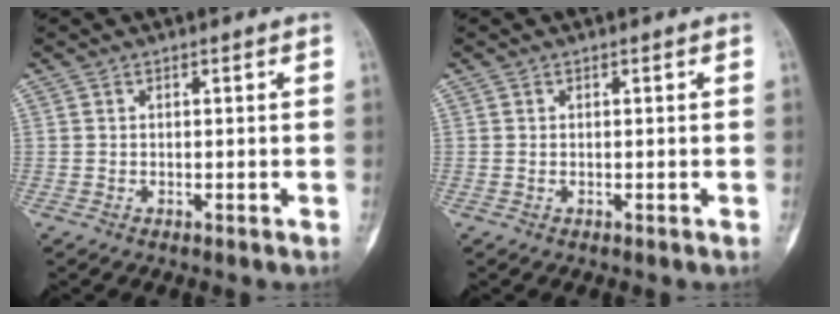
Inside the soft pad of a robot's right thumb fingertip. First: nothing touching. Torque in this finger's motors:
{"motor_torque": [-0.81, 0.05, -0.22, 0.08, -0.03]}